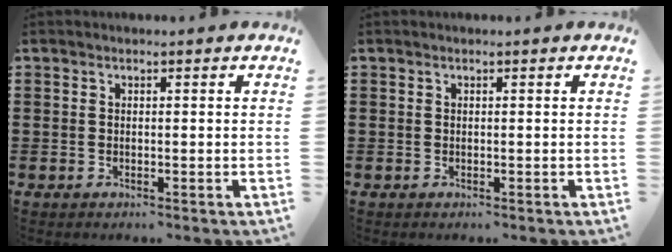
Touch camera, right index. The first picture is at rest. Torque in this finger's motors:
{"motor_torque": [0.13, -0.13, 0.00, 0.00]}